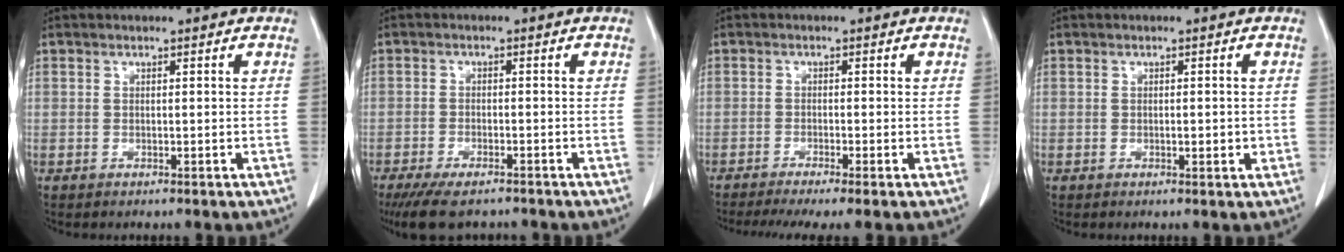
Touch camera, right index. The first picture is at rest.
{"total": 8.4, "force": [-6.8, 2.3, 4.3], "torque": [-0.066, -0.013, -0.107]}
{"total": 7.0, "force": [-5.5, -0.3, 4.3], "torque": [-0.061, -0.011, -0.085]}
{"total": 1.6, "force": [-0.1, 0.6, 1.5], "torque": [-0.024, -0.002, 0.000]}